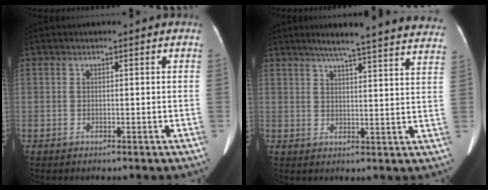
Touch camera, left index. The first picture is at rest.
{"total": 23.3, "force": [20.7, 1.5, 10.5], "torque": [-0.145, -0.027, 0.243]}